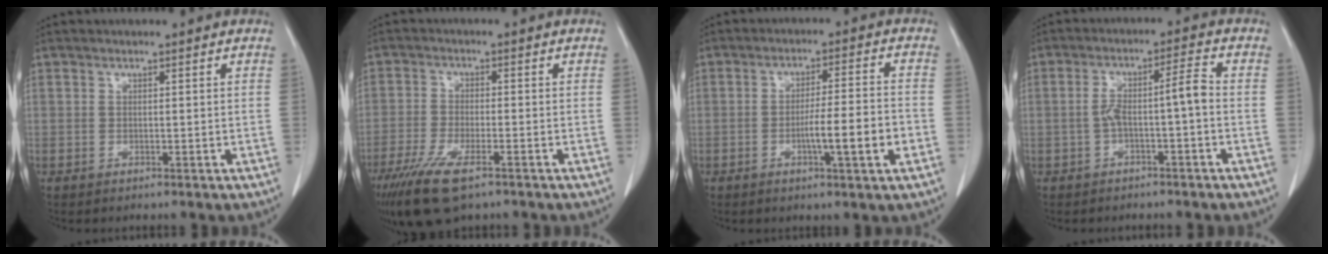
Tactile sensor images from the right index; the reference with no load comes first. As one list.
[{"total": 9.7, "force": [-6.4, 2.4, 6.9], "torque": [-0.131, -0.023, -0.107]}, {"total": 8.4, "force": [-2.7, 0.0, 7.9], "torque": [-0.124, 0.000, -0.043]}, {"total": 5.3, "force": [-1.3, 0.3, 5.2], "torque": [-0.098, 0.027, -0.017]}]